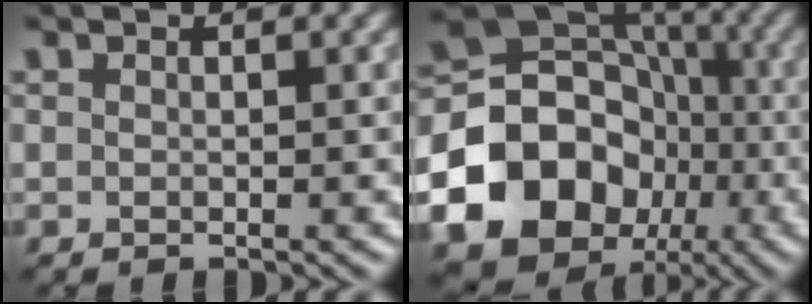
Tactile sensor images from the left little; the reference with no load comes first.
{"total": 20.4, "force": [-6.7, 17.6, 7.7], "torque": [-0.151, -0.033, -0.127]}